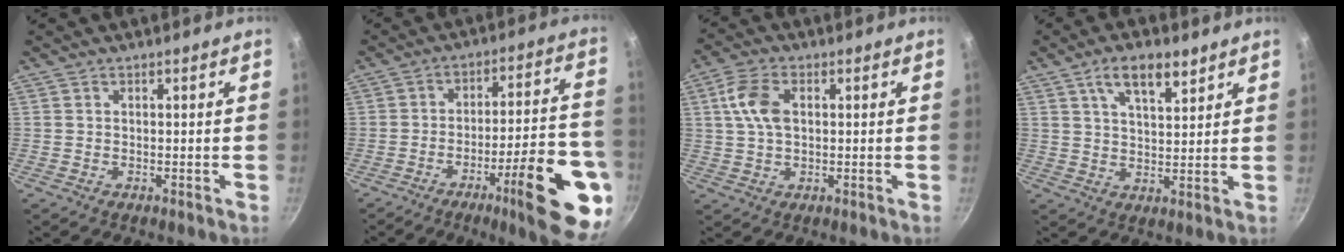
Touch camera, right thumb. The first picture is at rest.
{"total": 19.6, "force": [-8.5, 4.3, 17.1], "torque": [-0.205, 0.039, -0.119]}
{"total": 7.5, "force": [1.6, 4.5, 5.8], "torque": [-0.110, 0.008, 0.026]}
{"total": 8.3, "force": [4.8, 3.5, 5.9], "torque": [-0.090, -0.020, 0.083]}